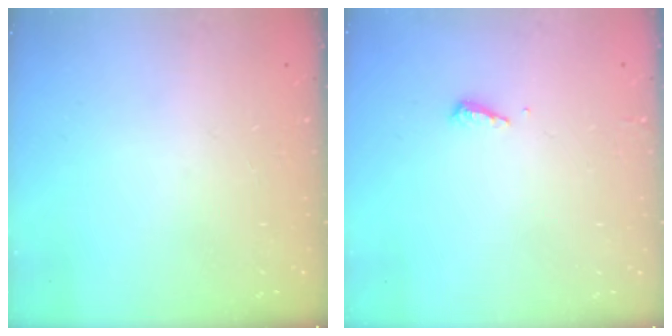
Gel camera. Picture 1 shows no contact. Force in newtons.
{"total": 5.1, "press": 5.1, "slide": 0.5}